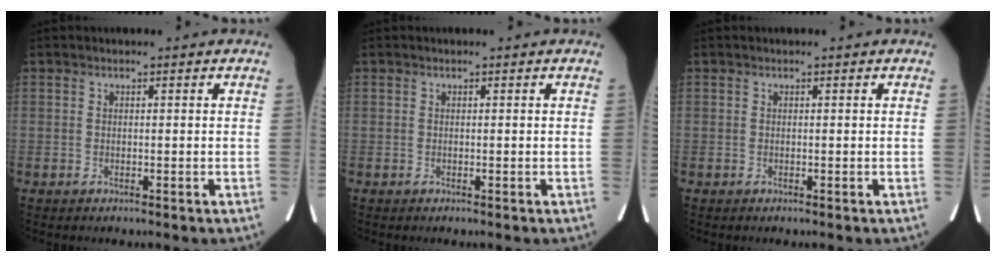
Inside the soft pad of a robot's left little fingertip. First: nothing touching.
{"total": 0.0}
{"total": 0.0}